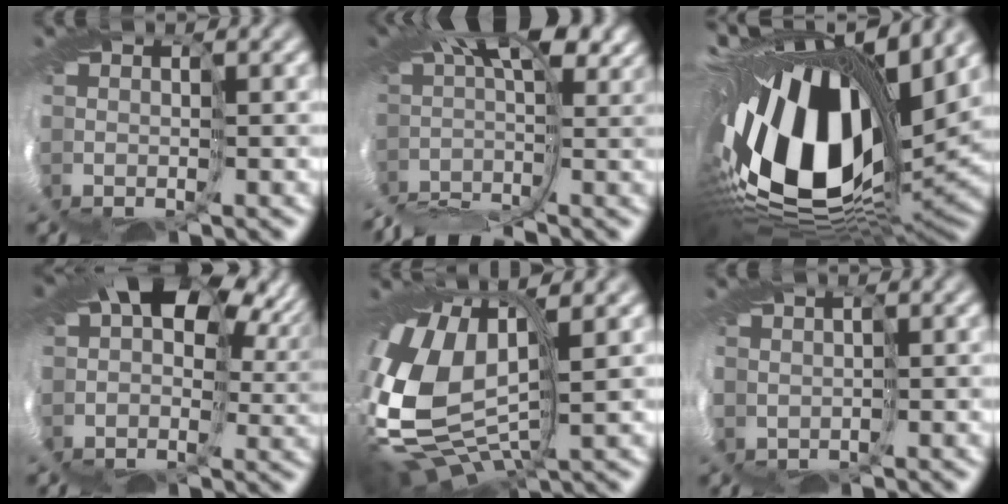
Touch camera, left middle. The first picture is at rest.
{"total": 6.4, "force": [-2.7, 2.0, 5.5], "torque": [-0.093, 0.012, -0.066]}
{"total": 16.4, "force": [2.0, 8.5, 13.9], "torque": [-0.291, -0.028, 0.036]}
{"total": 13.8, "force": [4.9, 8.8, 9.5], "torque": [-0.170, 0.031, 0.075]}
{"total": 12.2, "force": [1.2, 7.0, 9.9], "torque": [-0.236, 0.004, 0.020]}
{"total": 5.0, "force": [-0.6, 4.5, 2.0], "torque": [-0.059, -0.004, -0.031]}